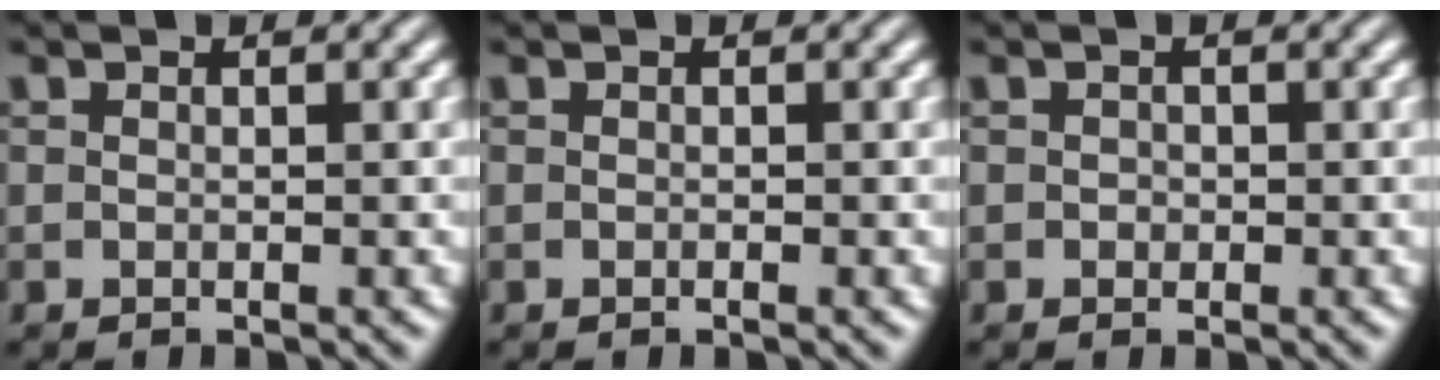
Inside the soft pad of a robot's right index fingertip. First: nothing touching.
{"total": 0.0}
{"total": 0.0}